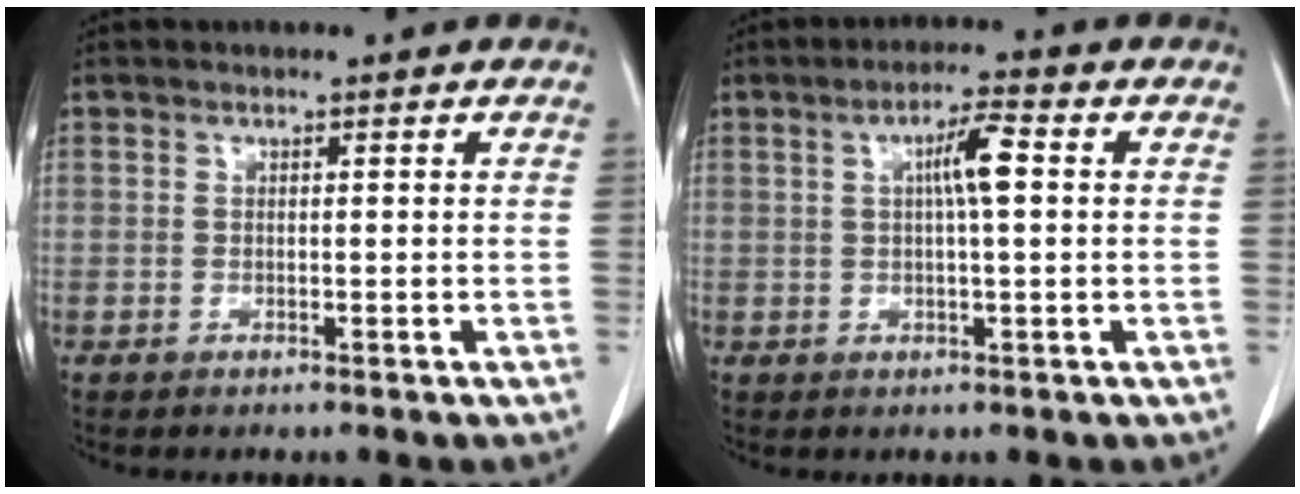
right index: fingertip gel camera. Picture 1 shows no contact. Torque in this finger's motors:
{"motor_torque": [0.47, 0.08, 0.16, 0.08]}